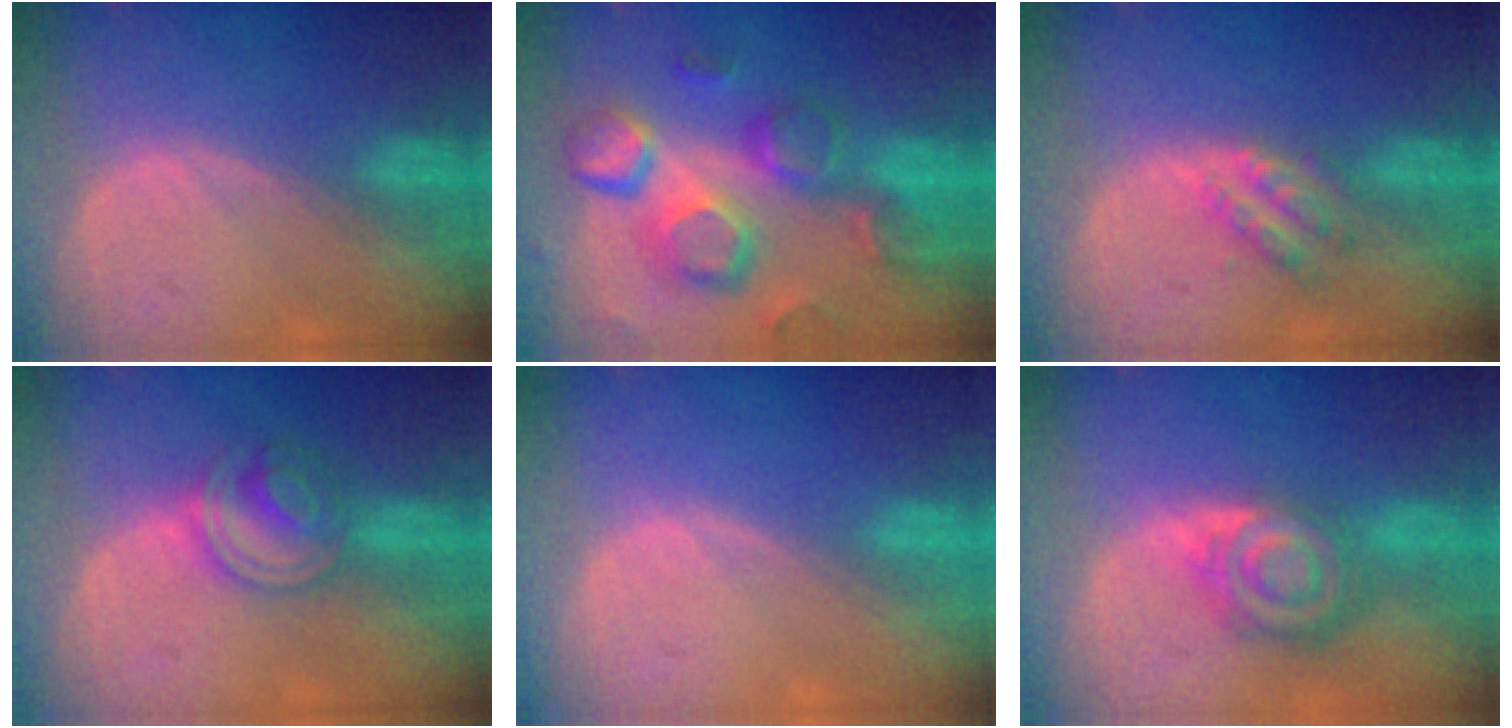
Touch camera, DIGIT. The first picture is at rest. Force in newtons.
{"total": 12.8, "press": 11.2, "slide": 6.2}
{"total": 4.7, "press": 4.2, "slide": 2.2}
{"total": 5.6, "press": 5.5, "slide": 1.3}
{"total": 0.0}
{"total": 7.9, "press": 6.9, "slide": 3.8}